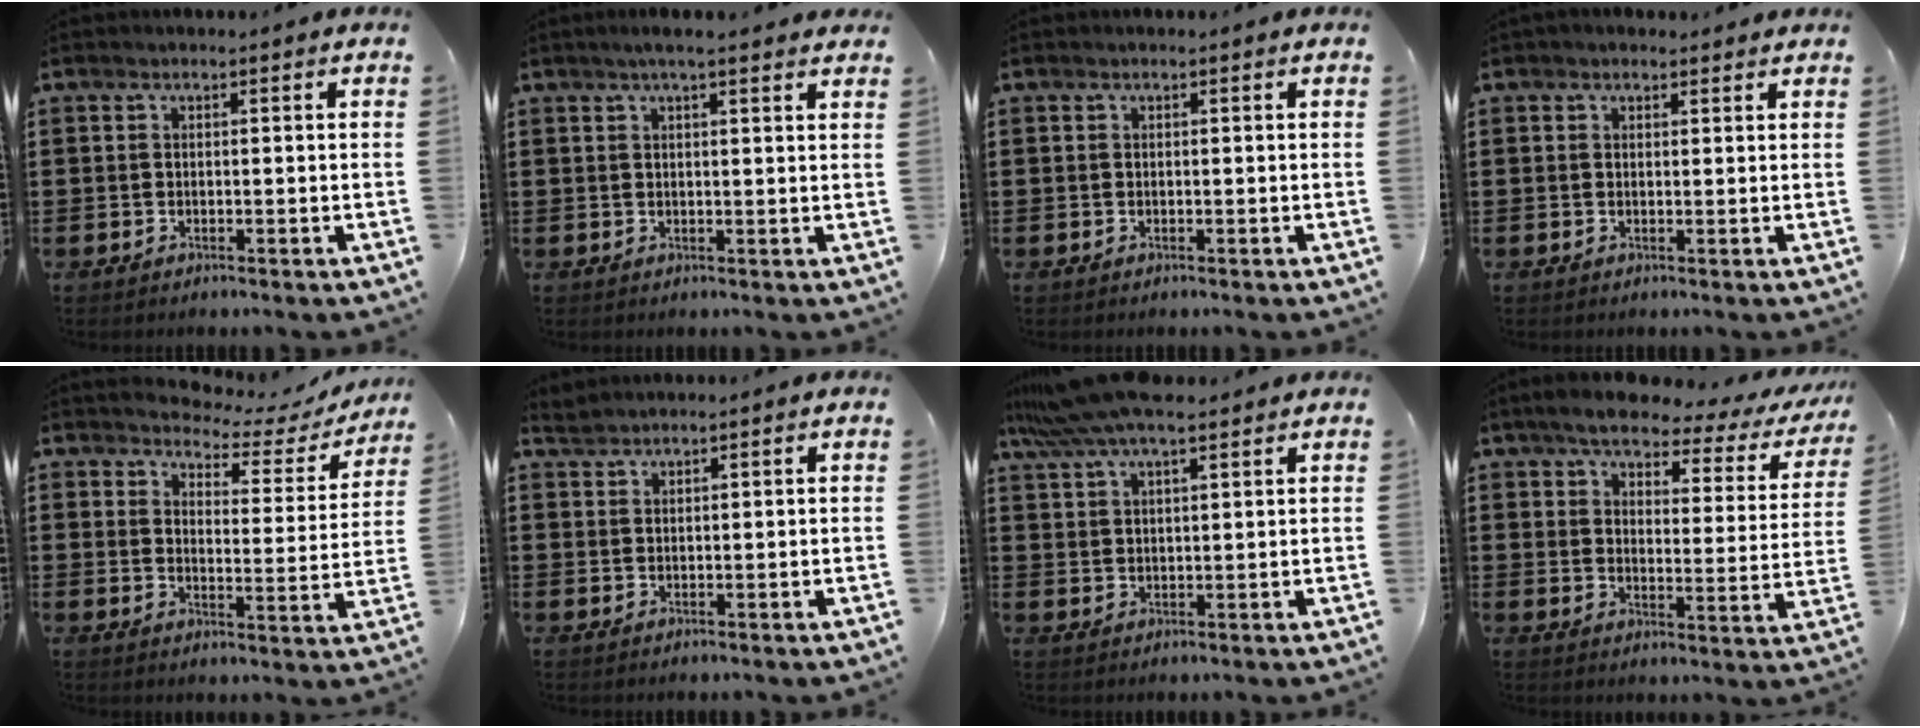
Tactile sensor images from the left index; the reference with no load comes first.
{"total": 2.8, "force": [2.2, 0.0, 1.7], "torque": [-0.038, 0.004, 0.040]}
{"total": 0.0}
{"total": 1.4, "force": [1.2, 0.7, 0.1], "torque": [-0.005, 0.004, 0.023]}
{"total": 3.4, "force": [3.2, 0.9, 0.6], "torque": [-0.026, -0.028, 0.048]}
{"total": 1.7, "force": [1.6, 0.5, -0.1], "torque": [-0.003, 0.003, 0.034]}
{"total": 8.5, "force": [6.7, 1.9, 4.9], "torque": [-0.111, -0.005, 0.125]}
{"total": 5.0, "force": [4.1, 1.4, 2.5], "torque": [-0.064, -0.021, 0.065]}